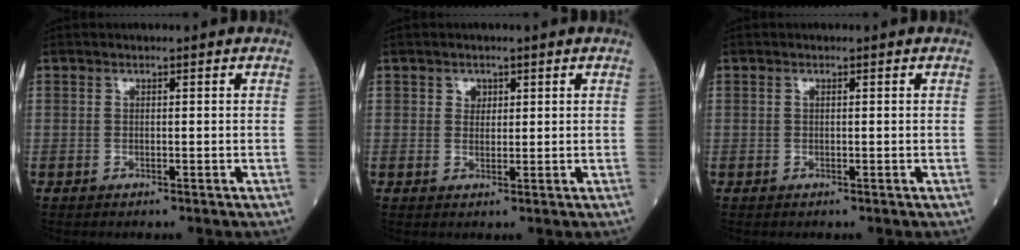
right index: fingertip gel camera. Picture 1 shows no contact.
{"total": 1.5, "force": [0.8, 1.2, 0.5], "torque": [-0.002, -0.001, 0.010]}
{"total": 0.0}